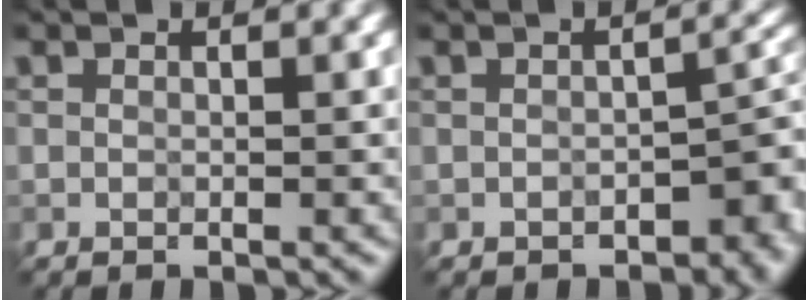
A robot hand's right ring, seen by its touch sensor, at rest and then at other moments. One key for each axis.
{"total": 3.9, "fx": -1.8, "fy": 2.1, "fz": 2.8, "tx": -0.019, "ty": 0.004, "tz": -0.027}